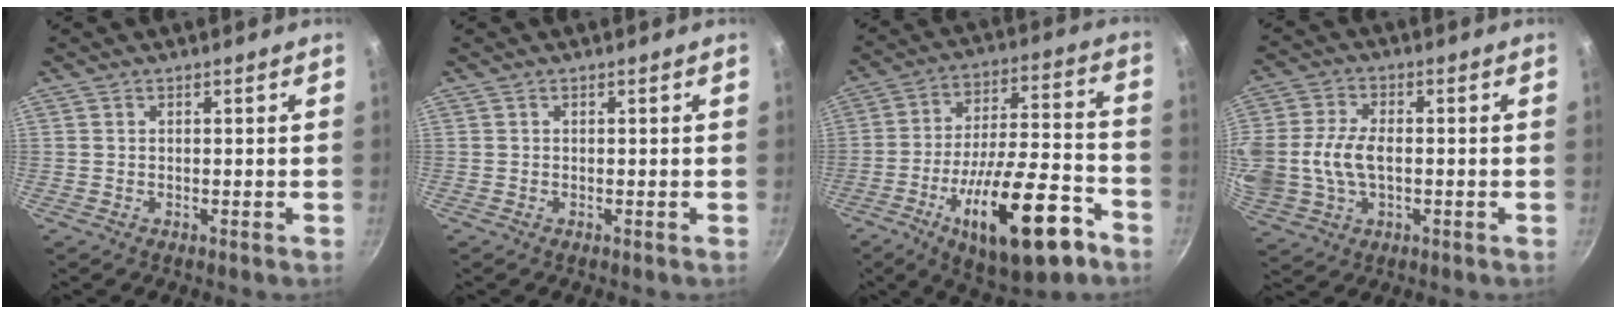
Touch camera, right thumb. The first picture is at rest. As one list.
[{"total": 0.0}, {"total": 23.0, "force": [-11.1, 8.2, 18.4], "torque": [-0.264, 0.052, -0.162]}, {"total": 14.6, "force": [-0.6, 10.0, 10.6], "torque": [-0.237, 0.018, -0.013]}]